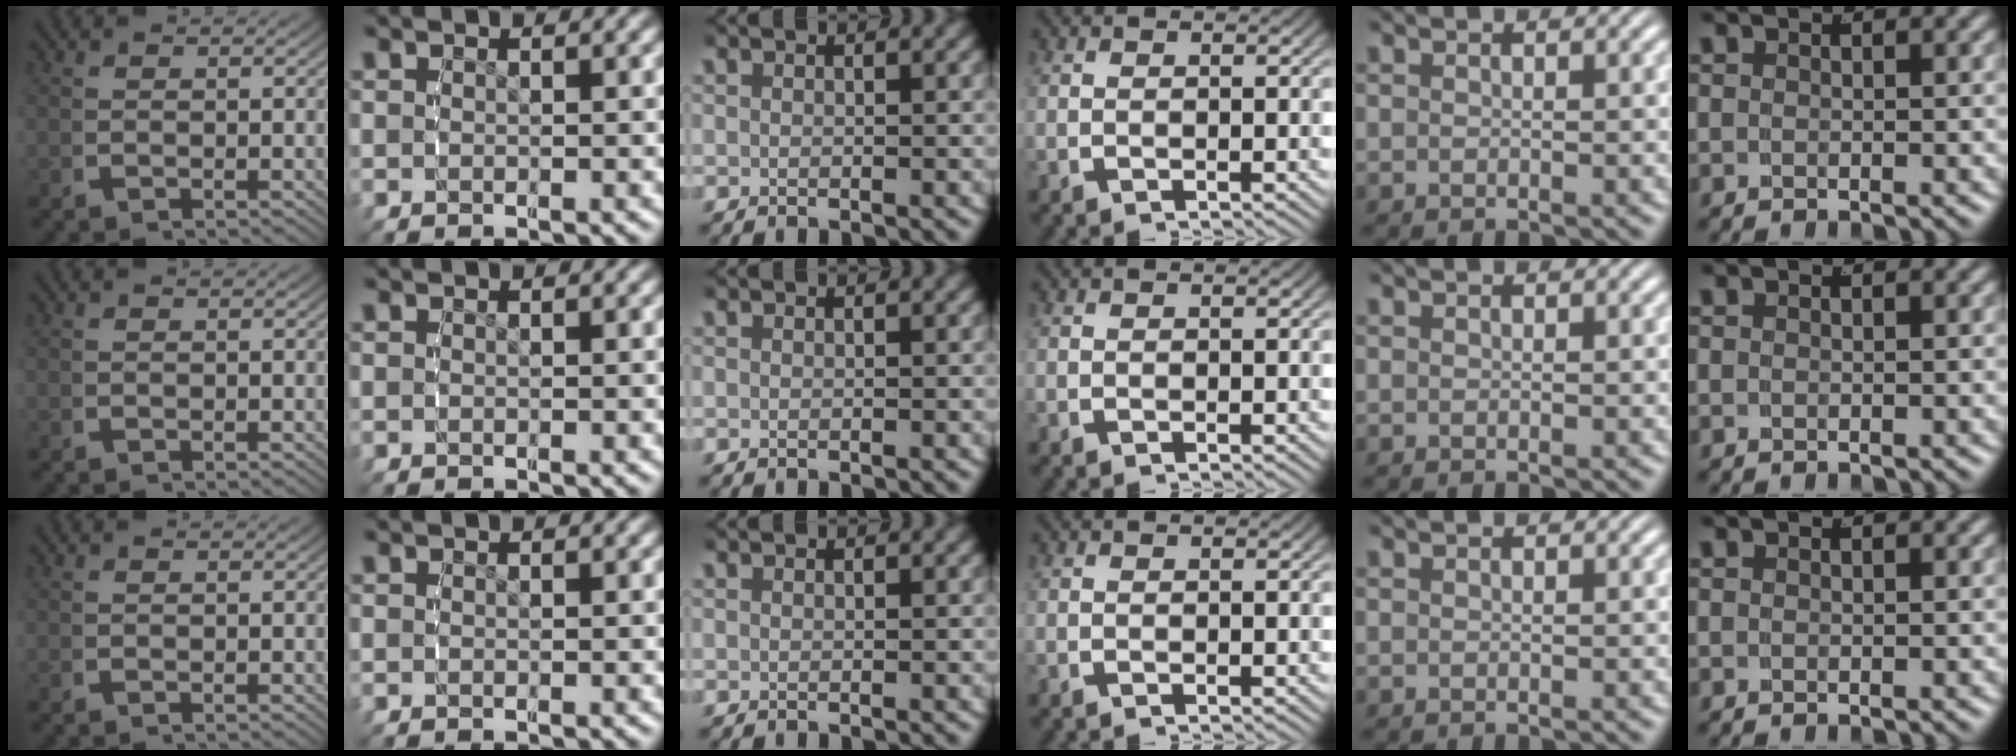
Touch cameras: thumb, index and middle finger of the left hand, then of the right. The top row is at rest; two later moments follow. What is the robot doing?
{"motion": "reach", "object": "paper towel"}